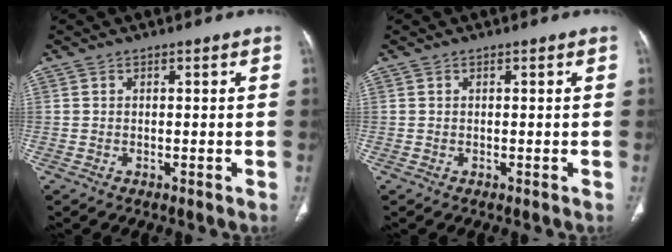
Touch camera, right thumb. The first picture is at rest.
{"total": 0.0}